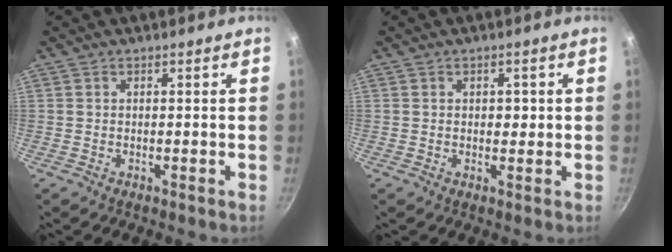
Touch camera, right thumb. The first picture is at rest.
{"total": 2.1, "force": [0.4, 1.5, 1.4], "torque": [-0.010, 0.000, 0.004]}